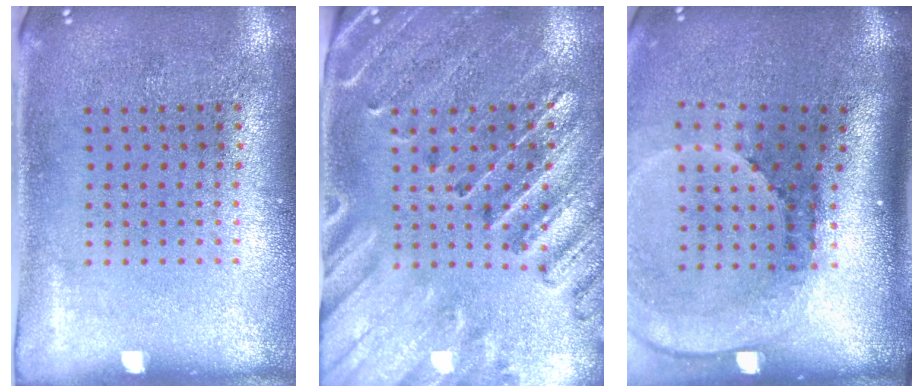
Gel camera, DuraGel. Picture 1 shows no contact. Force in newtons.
{"total": 2.7, "press": 2.6, "slide": 0.8}
{"total": 2.7, "press": 1.8, "slide": 2.0}